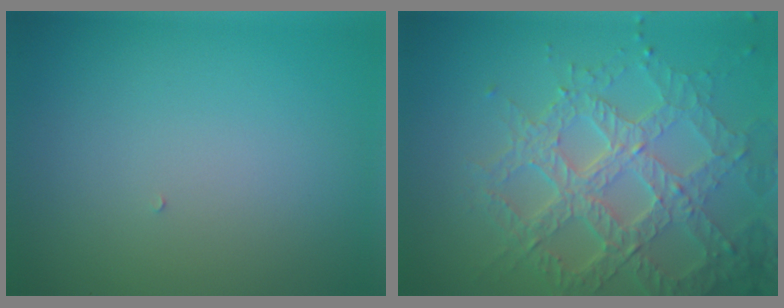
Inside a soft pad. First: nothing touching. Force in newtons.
{"total": 7.2, "press": 5.3, "slide": 4.9}